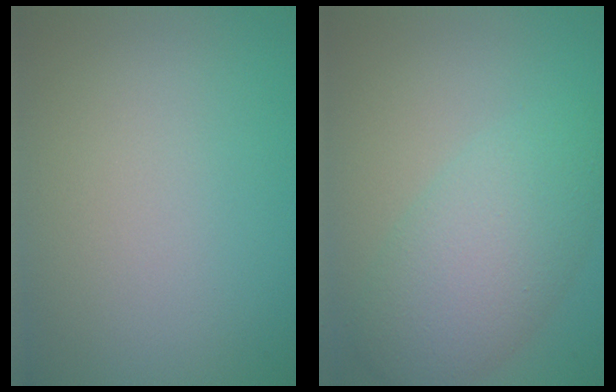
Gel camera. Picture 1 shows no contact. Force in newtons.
{"total": 5.9, "press": 5.9, "slide": 0.3}